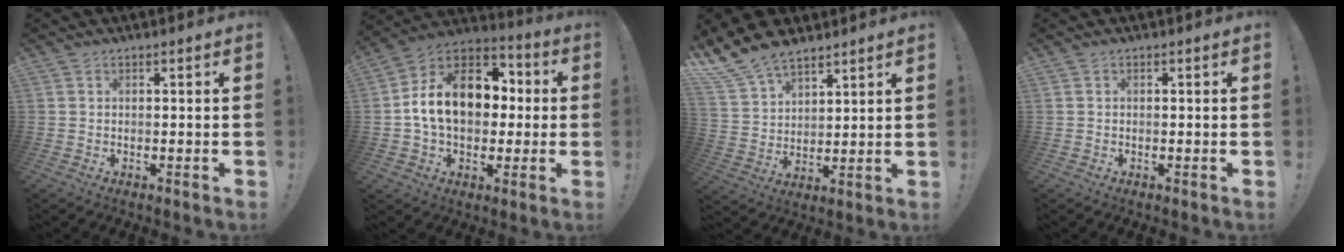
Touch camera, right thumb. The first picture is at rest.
{"total": 18.6, "force": [2.3, 13.2, 12.9], "torque": [-0.205, 0.014, 0.052]}
{"total": 12.8, "force": [10.1, 6.3, 4.7], "torque": [-0.107, -0.061, 0.195]}
{"total": 0.0}